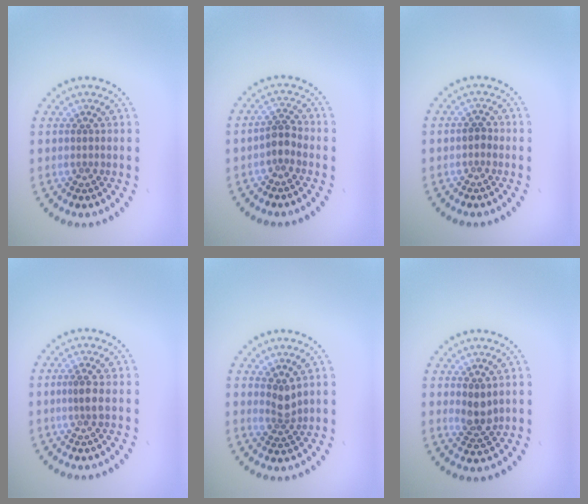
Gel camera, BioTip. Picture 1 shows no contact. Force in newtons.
{"total": 1.9, "press": 1.5, "slide": 1.1}
{"total": 1.0, "press": 0.9, "slide": 0.3}
{"total": 1.6, "press": 1.3, "slide": 1.1}
{"total": 2.0, "press": 1.5, "slide": 1.3}
{"total": 2.1, "press": 1.9, "slide": 0.8}